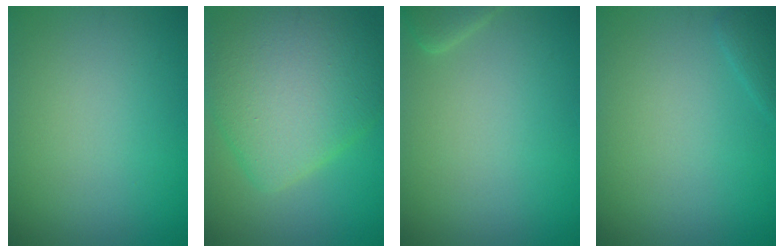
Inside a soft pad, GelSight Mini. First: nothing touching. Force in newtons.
{"total": 9.3, "press": 9.3, "slide": 0.6}
{"total": 1.6, "press": 1.6, "slide": 0.2}
{"total": 1.1, "press": 1.1, "slide": 0.1}